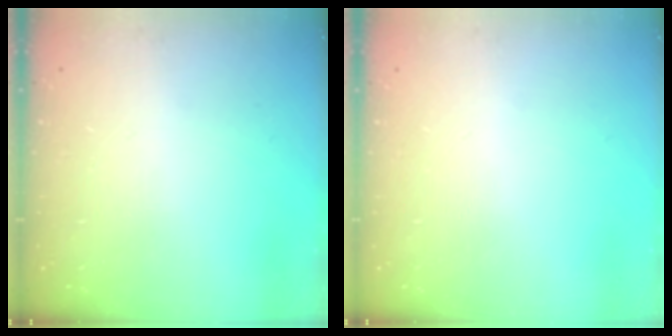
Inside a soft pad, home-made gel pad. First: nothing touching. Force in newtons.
{"total": 0.0}